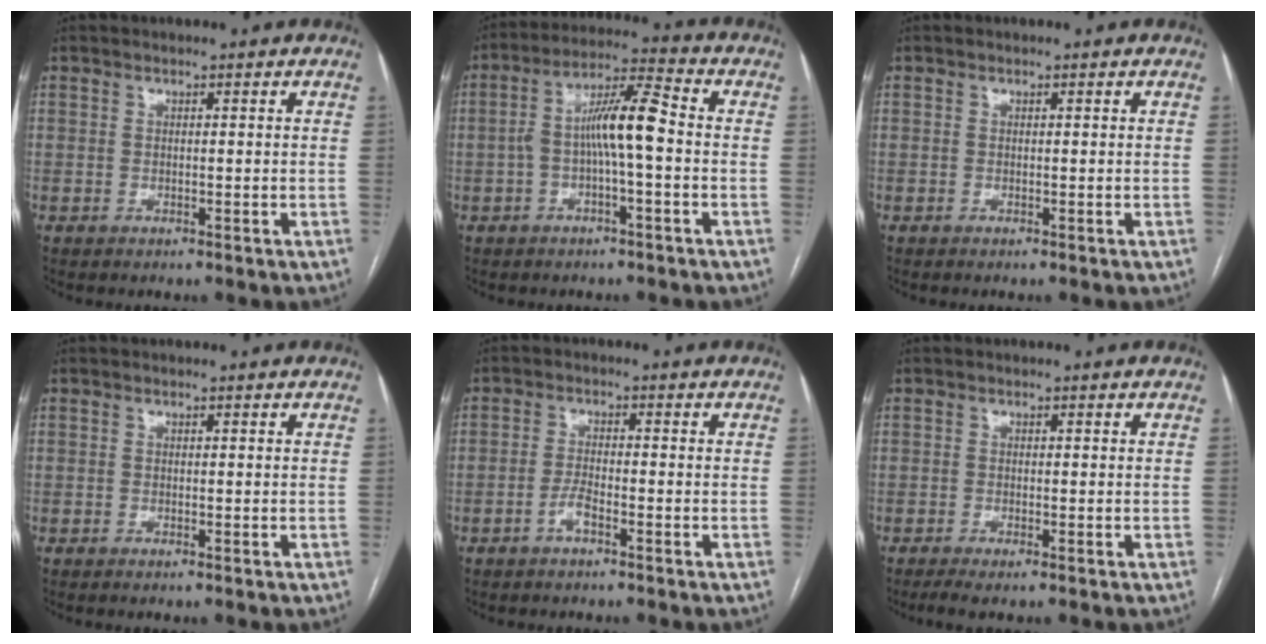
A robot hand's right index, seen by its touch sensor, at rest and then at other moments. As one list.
[{"total": 8.4, "force": [-0.9, 1.2, 8.3], "torque": [-0.154, 0.029, -0.020]}, {"total": 0.0}, {"total": 0.0}, {"total": 2.4, "force": [-1.5, 0.4, 1.9], "torque": [-0.037, 0.002, -0.031]}, {"total": 2.1, "force": [-1.4, 0.2, 1.5], "torque": [-0.028, -0.004, -0.028]}]